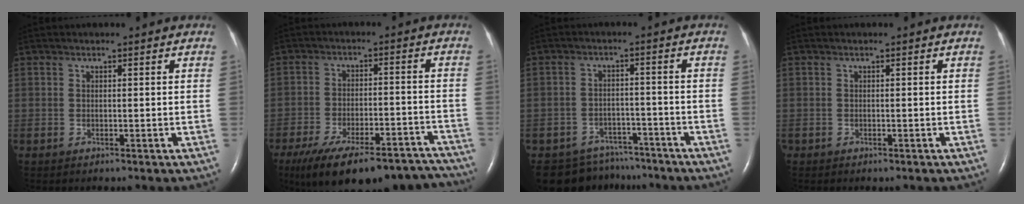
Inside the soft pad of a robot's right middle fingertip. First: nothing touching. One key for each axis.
{"total": 21.2, "fx": -17.6, "fy": 6.4, "fz": 10.0, "tx": -0.141, "ty": 0.001, "tz": -0.245}
{"total": 10.3, "fx": -9.1, "fy": 4.8, "fz": 1.0, "tx": -0.023, "ty": 0.011, "tz": -0.124}
{"total": 0.0}